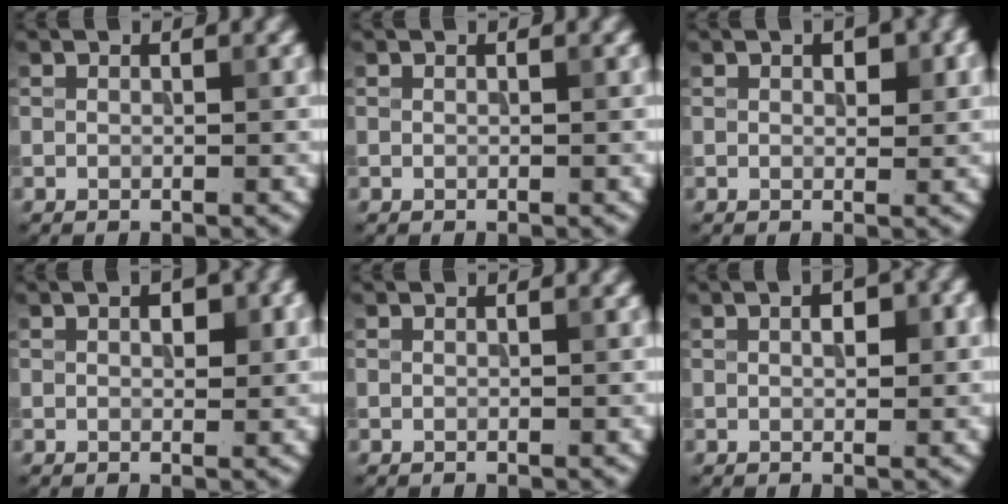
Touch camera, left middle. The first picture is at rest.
{"total": 0.0}
{"total": 2.3, "force": [0.8, 1.2, 1.8], "torque": [-0.019, 0.000, 0.012]}
{"total": 2.6, "force": [0.6, 1.4, 2.1], "torque": [-0.026, 0.003, 0.010]}
{"total": 0.0}
{"total": 3.0, "force": [0.6, 1.5, 2.6], "torque": [-0.036, 0.005, 0.009]}